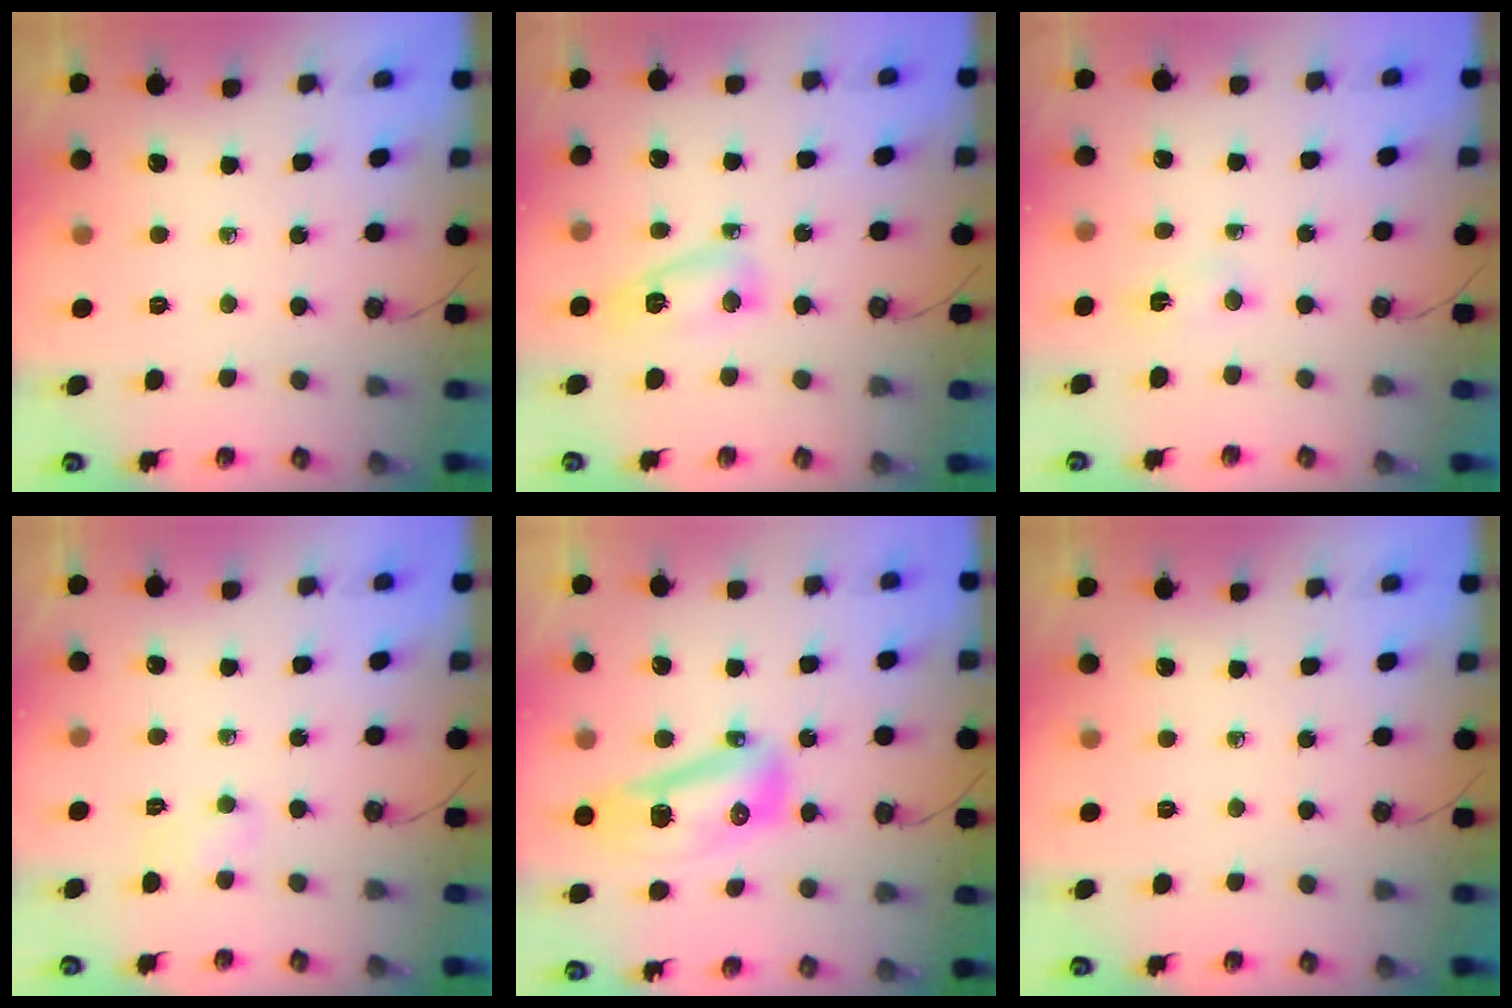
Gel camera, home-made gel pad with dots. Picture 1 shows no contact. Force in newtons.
{"total": 6.6, "press": 6.5, "slide": 1.0}
{"total": 8.3, "press": 2.8, "slide": 7.9}
{"total": 11.7, "press": 4.7, "slide": 10.7}
{"total": 13.5, "press": 13.4, "slide": 1.6}
{"total": 0.0}